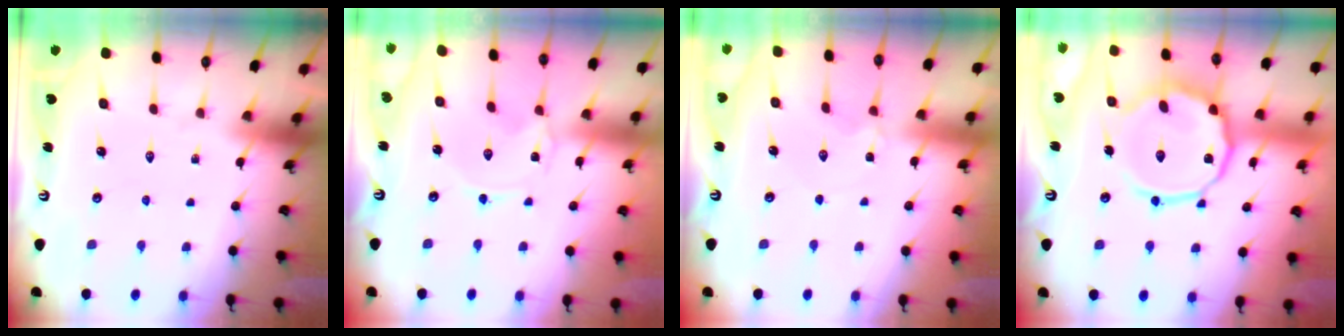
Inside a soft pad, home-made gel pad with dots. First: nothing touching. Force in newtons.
{"total": 0.0}
{"total": 2.7, "press": 2.7, "slide": 0.5}
{"total": 13.3, "press": 13.3, "slide": 1.2}